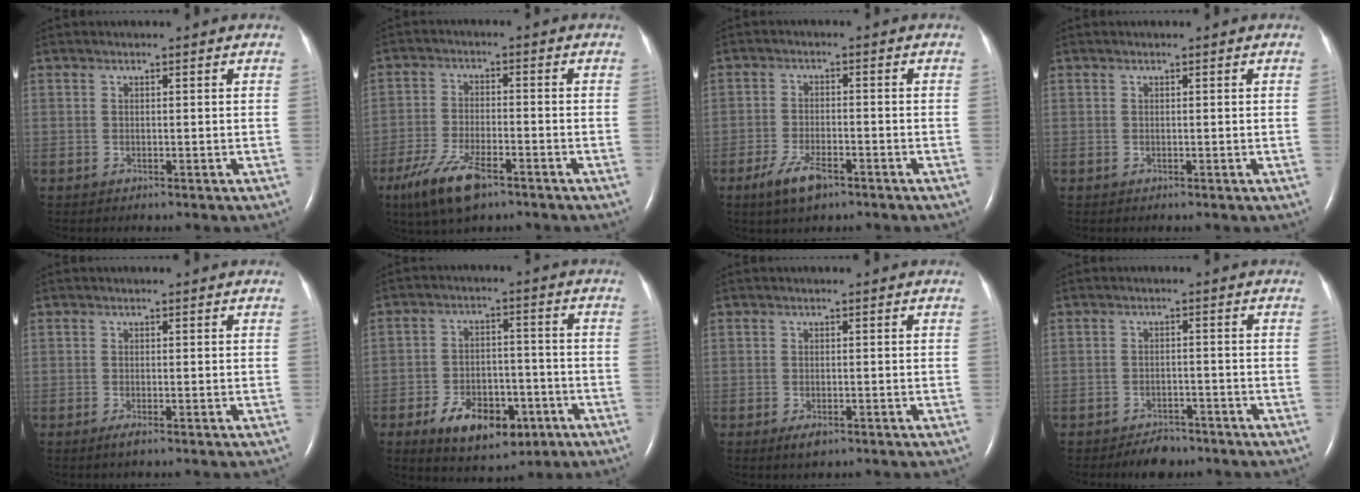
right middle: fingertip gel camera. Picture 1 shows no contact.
{"total": 8.9, "force": [-5.6, 2.5, 6.3], "torque": [-0.135, -0.015, -0.099]}
{"total": 5.5, "force": [-3.5, 1.8, 3.8], "torque": [-0.085, -0.007, -0.060]}
{"total": 0.0}
{"total": 1.0, "force": [-0.6, -0.1, 0.8], "torque": [-0.020, -0.004, -0.014]}
{"total": 11.2, "force": [-5.6, 6.1, 7.5], "torque": [-0.121, 0.005, -0.079]}
{"total": 1.8, "force": [-1.0, 0.7, 1.4], "torque": [-0.029, -0.003, -0.014]}
{"total": 3.8, "force": [-3.1, 1.7, 1.3], "torque": [-0.025, 0.001, -0.045]}